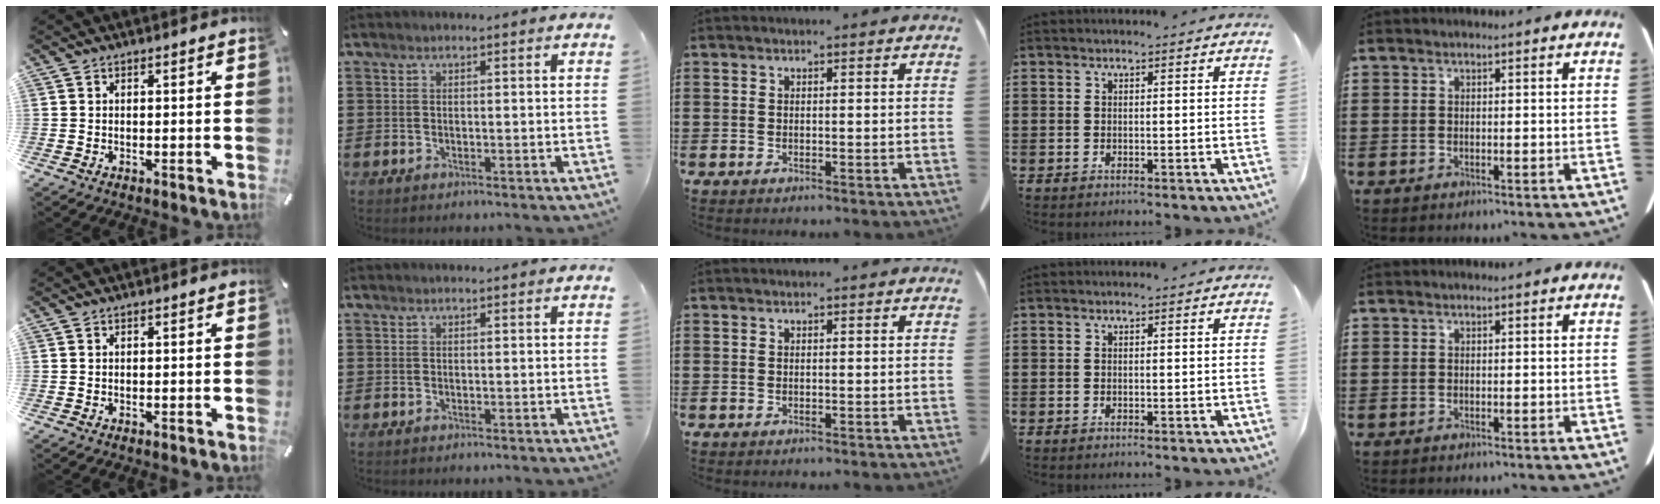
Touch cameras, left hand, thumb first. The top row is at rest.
{}